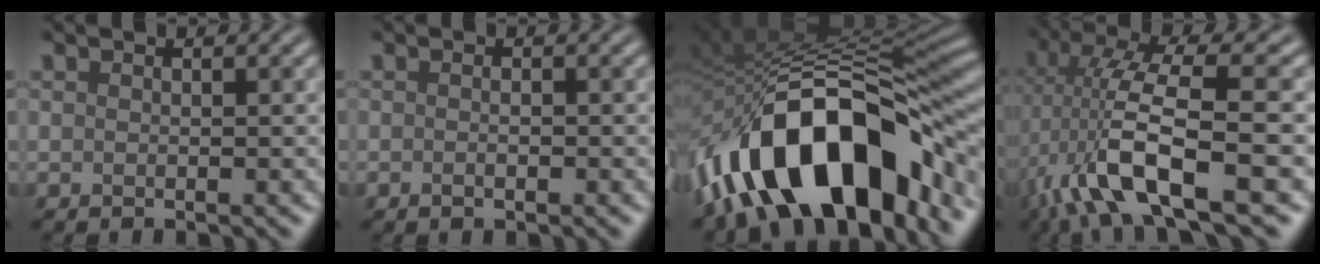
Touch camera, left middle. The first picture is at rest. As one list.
[{"total": 0.8, "force": [-0.4, 0.2, 0.7], "torque": [-0.013, 0.002, -0.005]}, {"total": 16.2, "force": [-7.4, 8.0, 11.9], "torque": [-0.178, 0.019, -0.130]}, {"total": 9.9, "force": [-2.2, 2.8, 9.2], "torque": [-0.187, 0.011, -0.048]}]